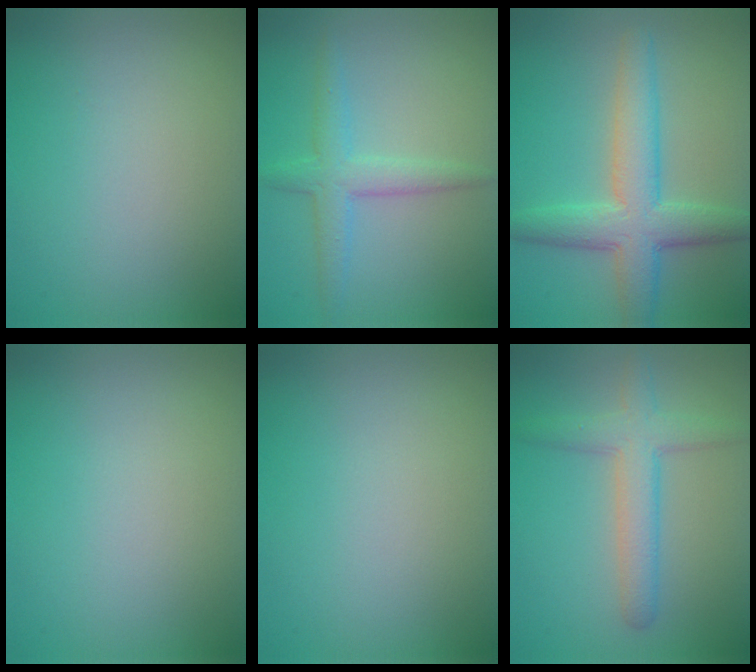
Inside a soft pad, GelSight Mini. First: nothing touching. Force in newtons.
{"total": 3.0, "press": 3.0, "slide": 0.1}
{"total": 6.0, "press": 6.0, "slide": 0.2}
{"total": 0.0}
{"total": 0.0}
{"total": 3.8, "press": 3.8, "slide": 0.2}